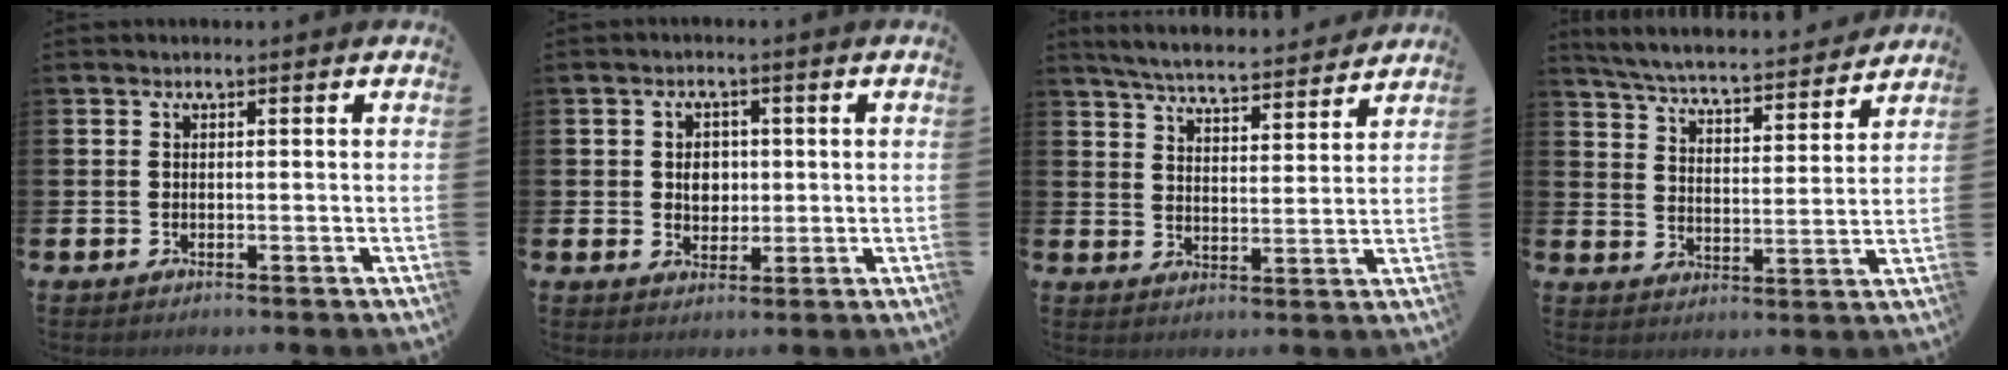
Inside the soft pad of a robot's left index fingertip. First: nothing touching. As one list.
[{"total": 3.2, "force": [0.5, 2.6, 1.9], "torque": [-0.018, 0.002, 0.001]}, {"total": 5.8, "force": [5.7, 0.4, 1.0], "torque": [-0.034, -0.042, 0.099]}, {"total": 6.0, "force": [5.8, 0.4, 1.4], "torque": [-0.054, -0.046, 0.097]}]